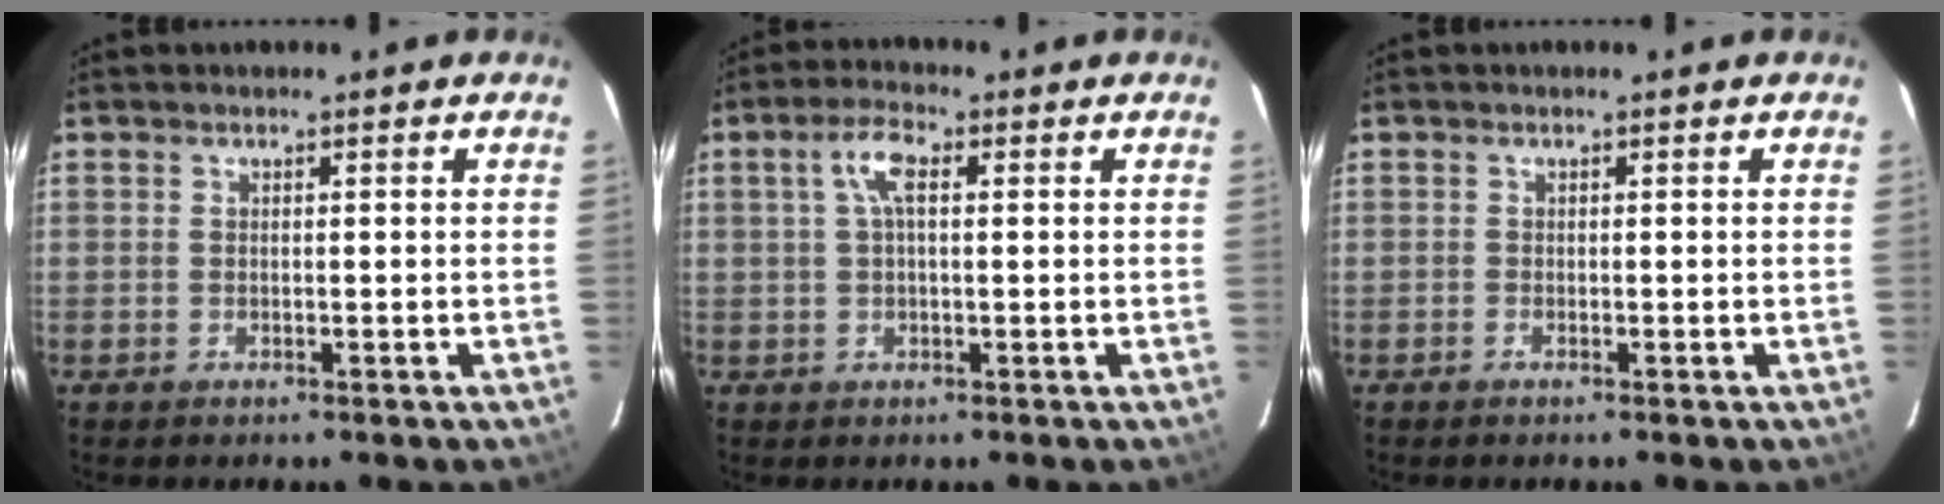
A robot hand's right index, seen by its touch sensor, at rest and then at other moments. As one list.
[{"total": 4.6, "force": [1.2, 1.7, 4.1], "torque": [-0.081, 0.013, 0.022]}, {"total": 0.0}]